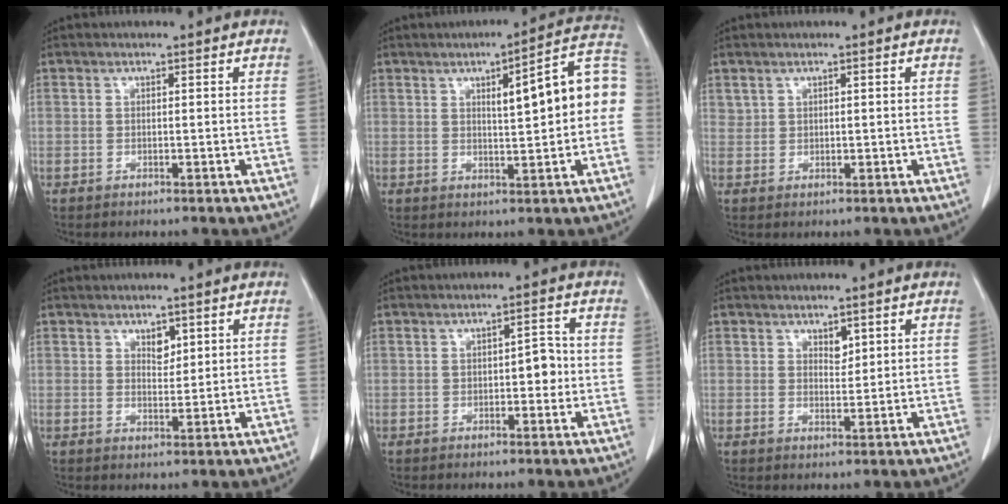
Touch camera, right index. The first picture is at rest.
{"total": 11.7, "force": [1.2, 1.9, 11.5], "torque": [-0.146, 0.035, 0.014]}
{"total": 1.1, "force": [0.8, 0.7, 0.1], "torque": [0.004, 0.001, 0.019]}
{"total": 2.4, "force": [1.4, 1.3, 1.4], "torque": [-0.019, -0.005, 0.027]}
{"total": 3.0, "force": [-0.4, 1.3, 2.6], "torque": [-0.029, 0.008, -0.006]}
{"total": 1.8, "force": [1.2, 0.9, 1.0], "torque": [-0.015, -0.005, 0.024]}